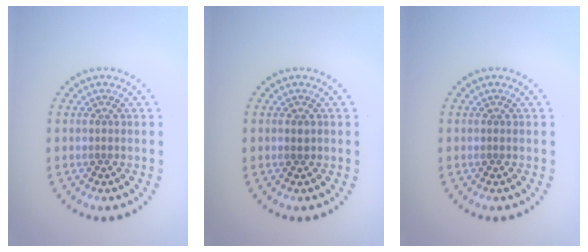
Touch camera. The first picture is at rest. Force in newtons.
{"total": 0.8, "press": 0.8, "slide": 0.3}
{"total": 0.0}